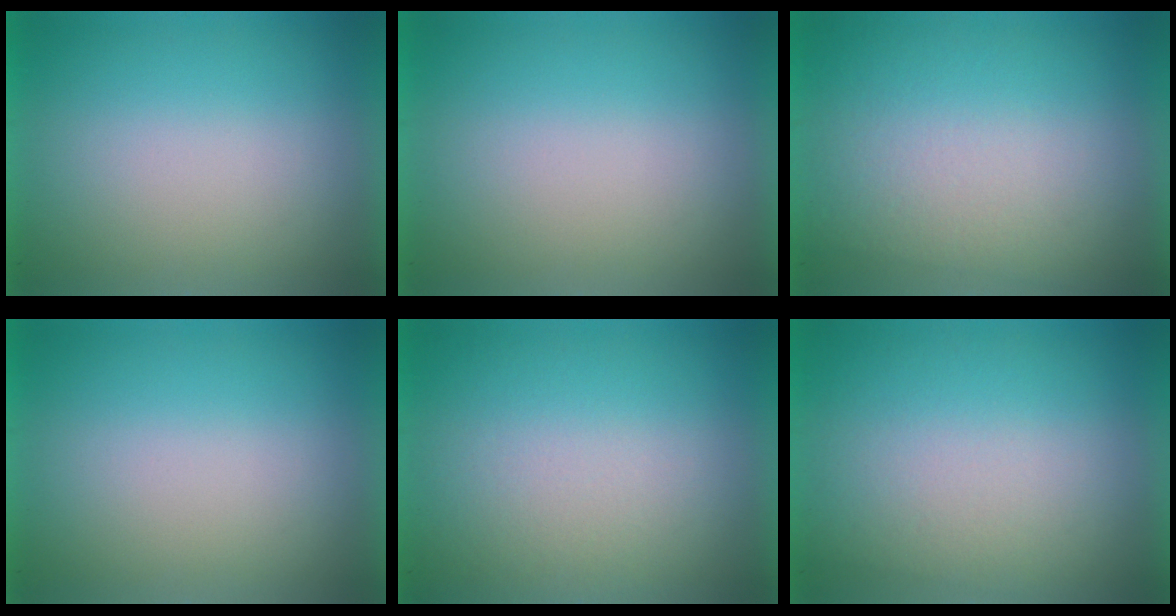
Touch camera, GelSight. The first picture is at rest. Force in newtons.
{"total": 0.0}
{"total": 2.9}
{"total": 0.0}
{"total": 2.6}
{"total": 2.6}